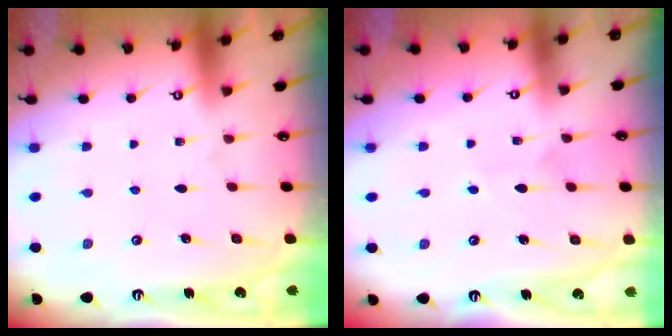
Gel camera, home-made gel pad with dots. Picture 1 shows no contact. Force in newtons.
{"total": 4.6, "press": 4.6, "slide": 0.4}